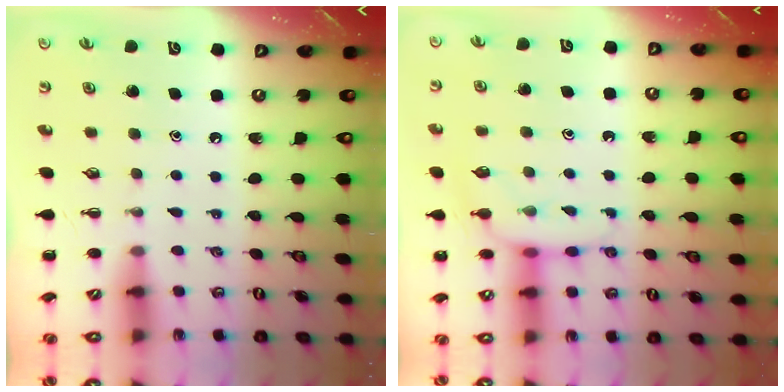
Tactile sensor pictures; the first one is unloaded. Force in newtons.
{"total": 8.1, "press": 7.9, "slide": 1.5}